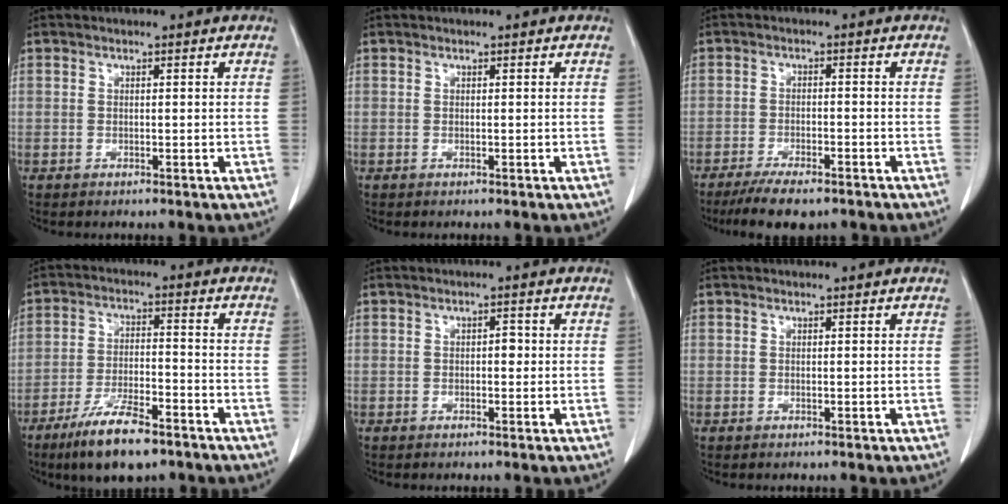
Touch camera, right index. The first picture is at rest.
{"total": 0.0}
{"total": 9.1, "force": [-6.9, 2.7, 5.4], "torque": [-0.086, -0.014, -0.107]}
{"total": 11.4, "force": [-7.6, 2.9, 7.9], "torque": [-0.149, -0.013, -0.130]}
{"total": 1.8, "force": [-0.1, 1.0, 1.5], "torque": [-0.023, 0.009, -0.001]}
{"total": 0.0}